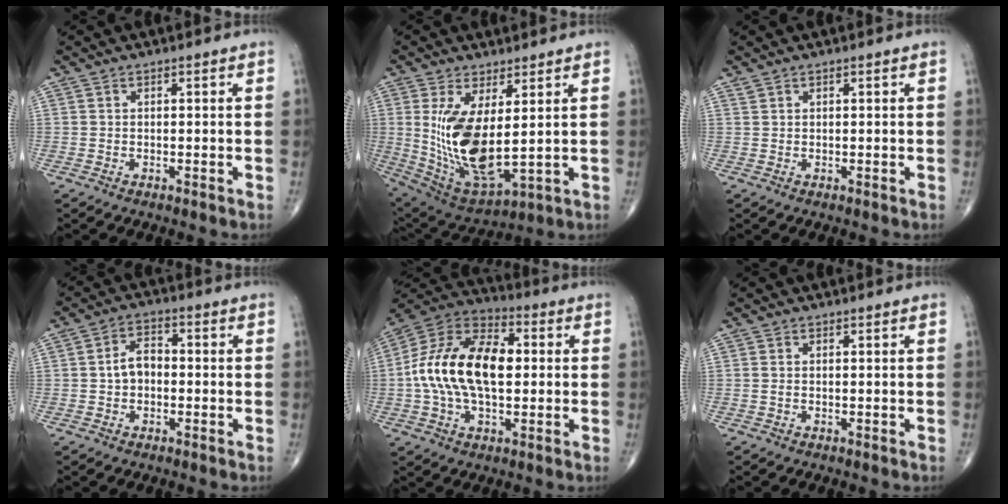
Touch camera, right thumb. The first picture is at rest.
{"total": 15.5, "force": [1.8, 6.3, 14.0], "torque": [-0.274, -0.032, 0.058]}
{"total": 0.5, "force": [0.5, 0.2, 0.1], "torque": [-0.002, 0.001, 0.010]}
{"total": 5.1, "force": [-0.5, 3.6, 3.6], "torque": [-0.051, 0.021, -0.018]}
{"total": 19.4, "force": [0.7, 11.1, 16.0], "torque": [-0.298, 0.026, 0.006]}
{"total": 0.6, "force": [0.0, 0.3, 0.5], "torque": [-0.014, 0.001, 0.001]}